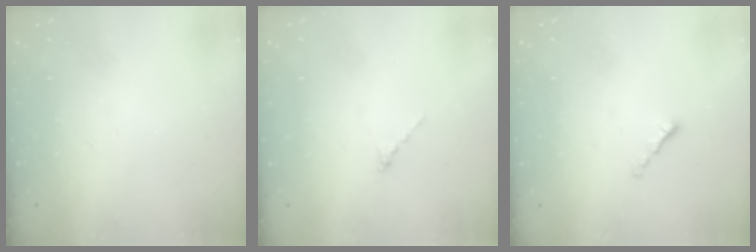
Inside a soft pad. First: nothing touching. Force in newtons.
{"total": 0.0}
{"total": 0.8, "press": 0.6, "slide": 0.4}